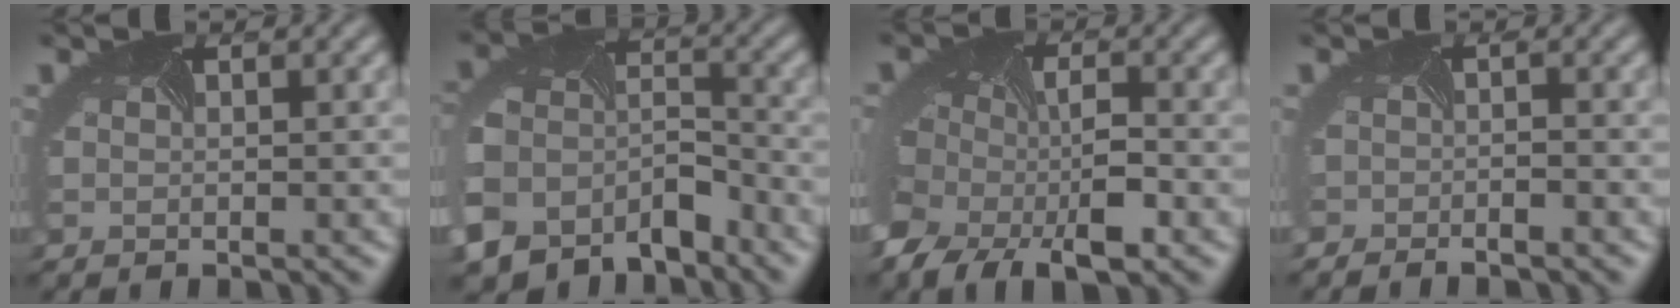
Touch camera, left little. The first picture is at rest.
{"total": 11.8, "force": [-8.8, 7.0, 3.4], "torque": [-0.086, -0.032, -0.125]}
{"total": 9.7, "force": [-4.2, 5.9, 6.4], "torque": [-0.115, -0.031, -0.056]}
{"total": 1.8, "force": [-1.7, 0.1, 0.4], "torque": [-0.009, -0.020, -0.026]}